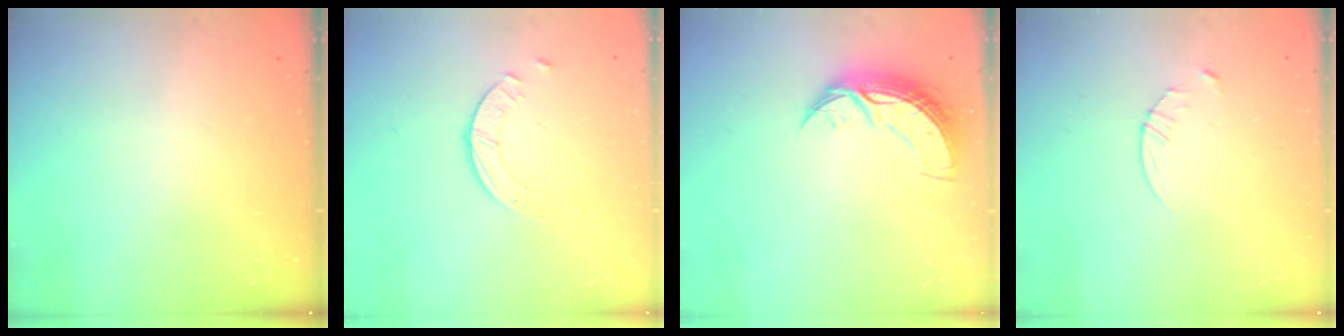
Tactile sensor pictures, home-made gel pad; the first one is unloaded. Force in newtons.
{"total": 1.8, "press": 1.8, "slide": 0.2}
{"total": 7.9, "press": 7.9, "slide": 0.6}
{"total": 2.9, "press": 2.9, "slide": 0.4}